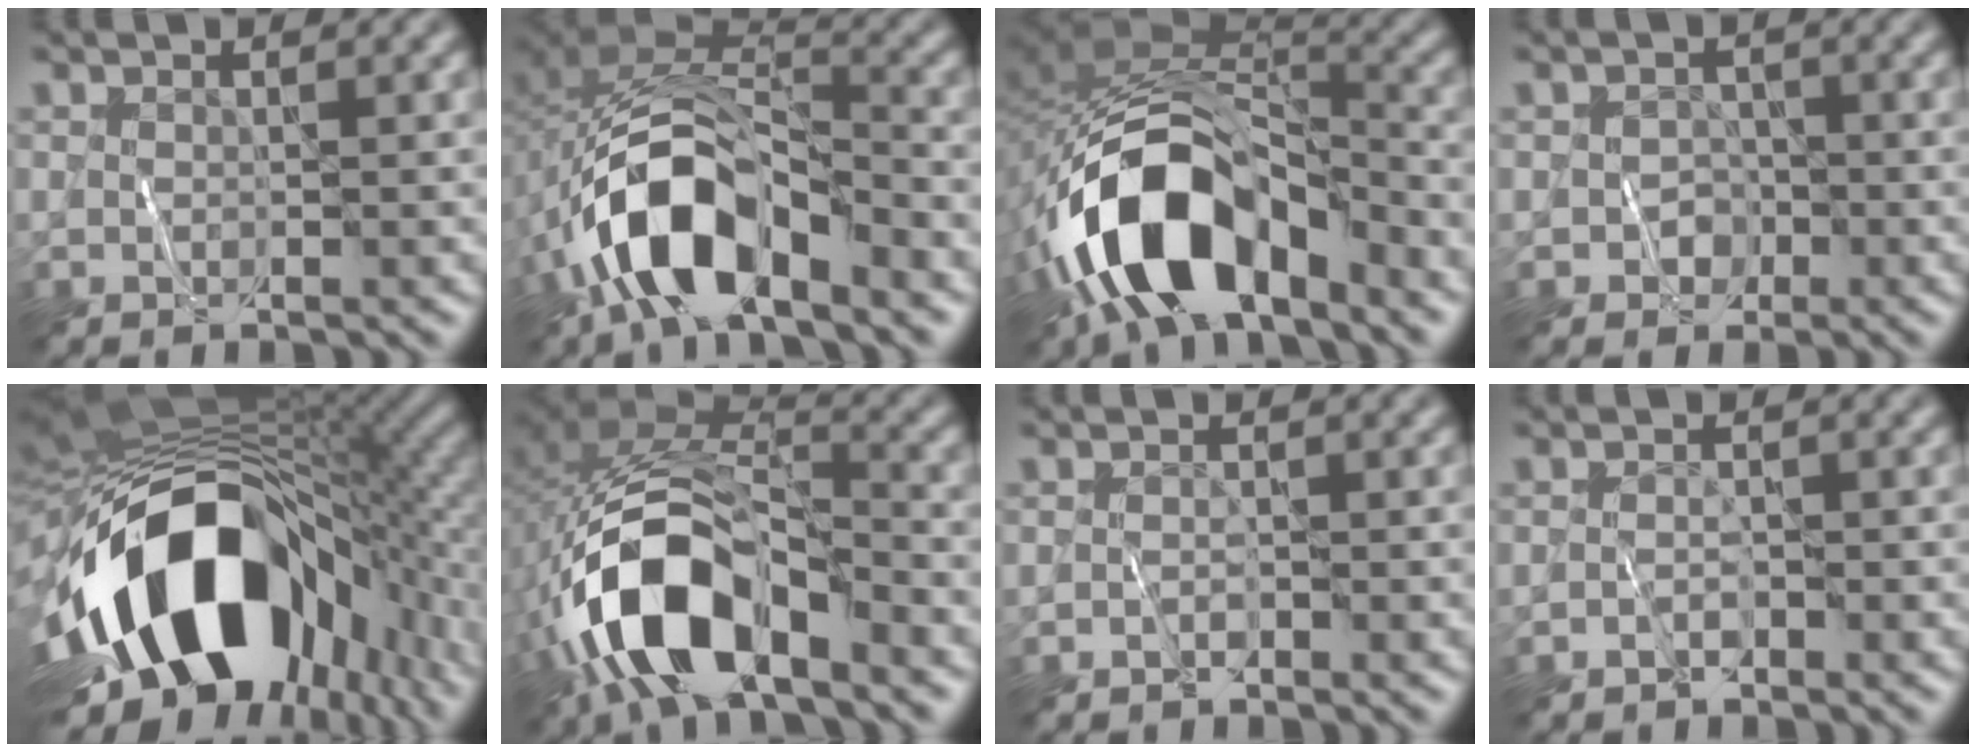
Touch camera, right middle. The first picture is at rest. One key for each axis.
{"total": 11.2, "fx": -5.1, "fy": 5.5, "fz": 8.3, "tx": -0.163, "ty": 0.003, "tz": -0.091}
{"total": 13.0, "fx": -6.9, "fy": 6.9, "fz": 8.6, "tx": -0.161, "ty": -0.009, "tz": -0.126}
{"total": 1.7, "fx": -0.8, "fy": 1.4, "fz": 0.5, "tx": -0.001, "ty": 0.006, "tz": -0.014}
{"total": 19.3, "fx": -5.2, "fy": 10.9, "fz": 15.1, "tx": -0.280, "ty": -0.019, "tz": -0.069}
{"total": 12.7, "fx": -5.3, "fy": 6.3, "fz": 9.6, "tx": -0.200, "ty": 0.000, "tz": -0.096}
{"total": 0.7, "fx": -0.7, "fy": 0.2, "fz": 0.2, "tx": -0.003, "ty": 0.008, "tz": -0.012}
{"total": 1.0, "fx": -0.9, "fy": 0.3, "fz": 0.3, "tx": -0.006, "ty": 0.010, "tz": -0.017}